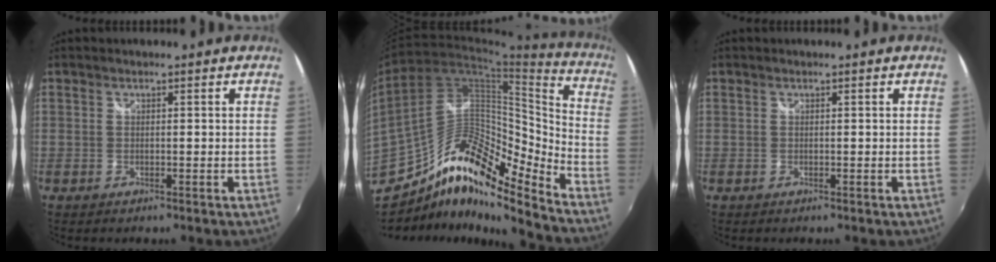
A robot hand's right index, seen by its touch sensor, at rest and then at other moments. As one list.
[{"total": 16.6, "force": [-12.9, 5.0, 9.2], "torque": [-0.167, 0.021, -0.246]}, {"total": 0.0}]